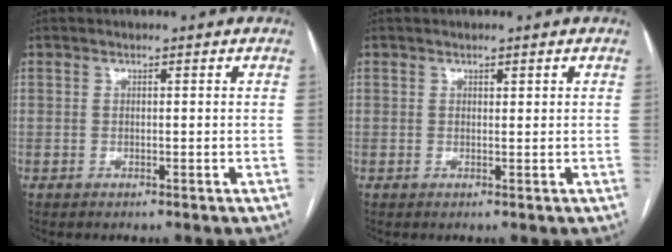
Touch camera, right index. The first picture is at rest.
{"total": 0.5, "force": [0.4, 0.3, 0.3], "torque": [-0.002, -0.002, 0.005]}